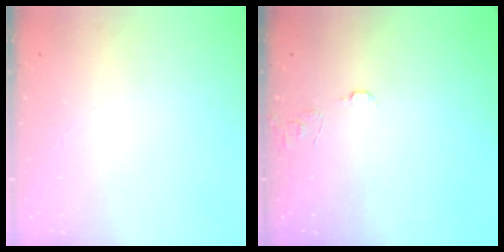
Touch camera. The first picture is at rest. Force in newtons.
{"total": 5.4, "press": 5.4, "slide": 0.3}